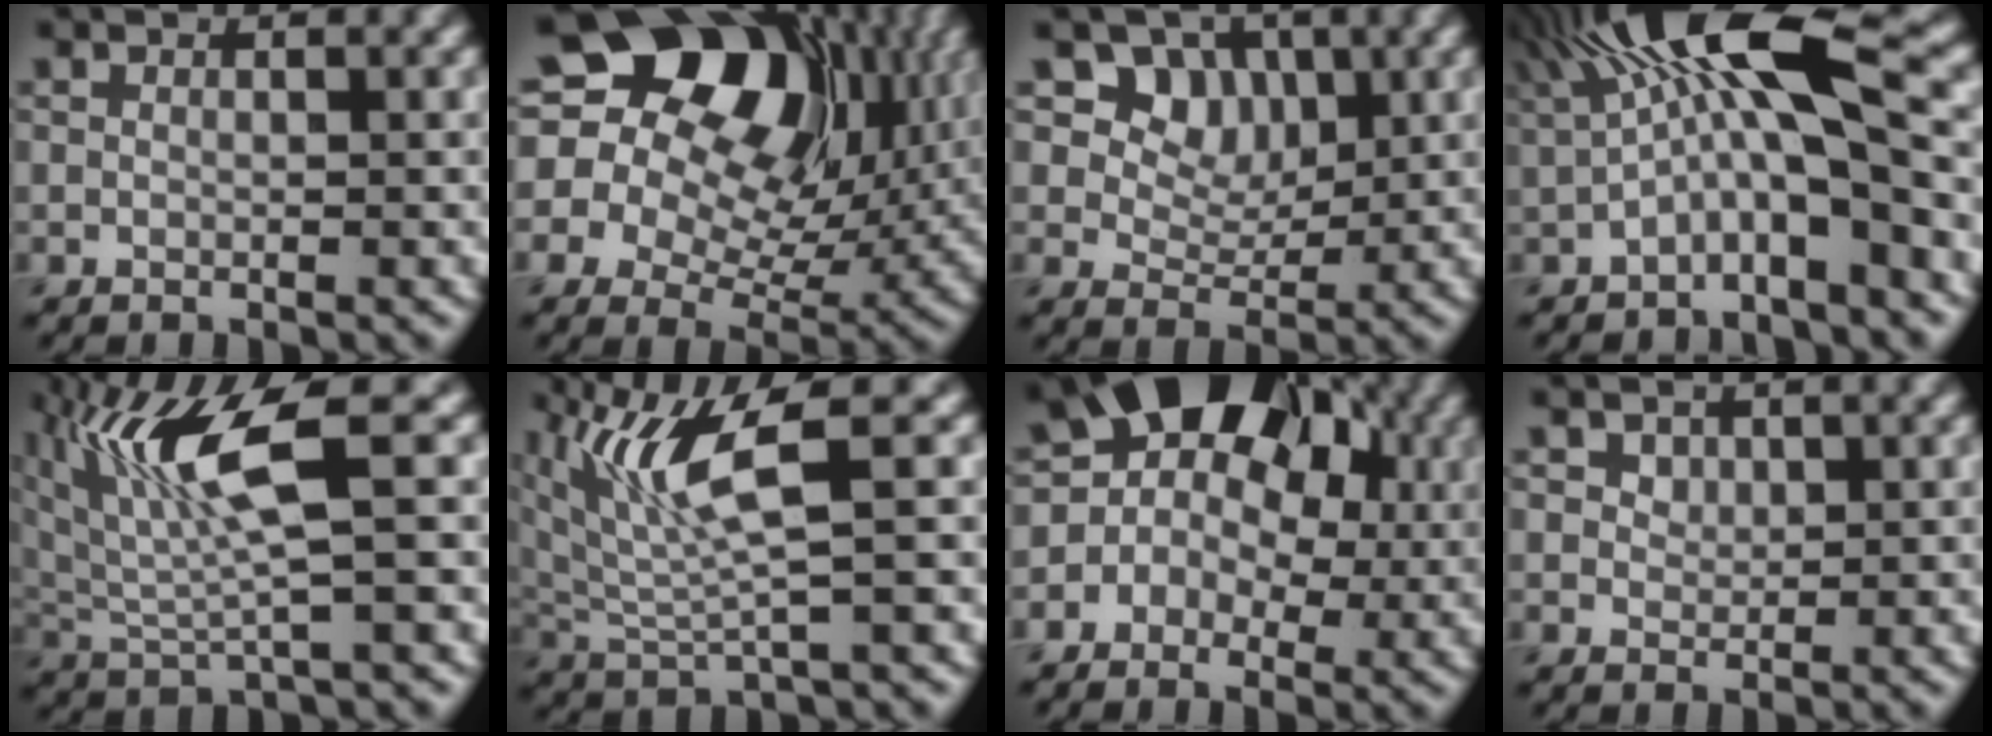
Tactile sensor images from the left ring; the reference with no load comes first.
{"total": 19.4, "force": [7.2, 14.2, 11.1], "torque": [-0.205, 0.059, 0.121]}
{"total": 7.6, "force": [3.7, 5.9, 3.0], "torque": [-0.056, -0.014, 0.074]}
{"total": 9.8, "force": [1.2, 3.0, 9.3], "torque": [-0.163, 0.018, 0.011]}
{"total": 7.5, "force": [2.5, 1.6, 6.9], "torque": [-0.147, 0.000, 0.051]}
{"total": 6.3, "force": [2.2, 1.4, 5.7], "torque": [-0.132, -0.005, 0.049]}
{"total": 13.1, "force": [3.9, 10.3, 7.0], "torque": [-0.096, 0.063, 0.018]}
{"total": 1.7, "force": [1.0, 1.2, 0.7], "torque": [-0.015, -0.007, 0.024]}